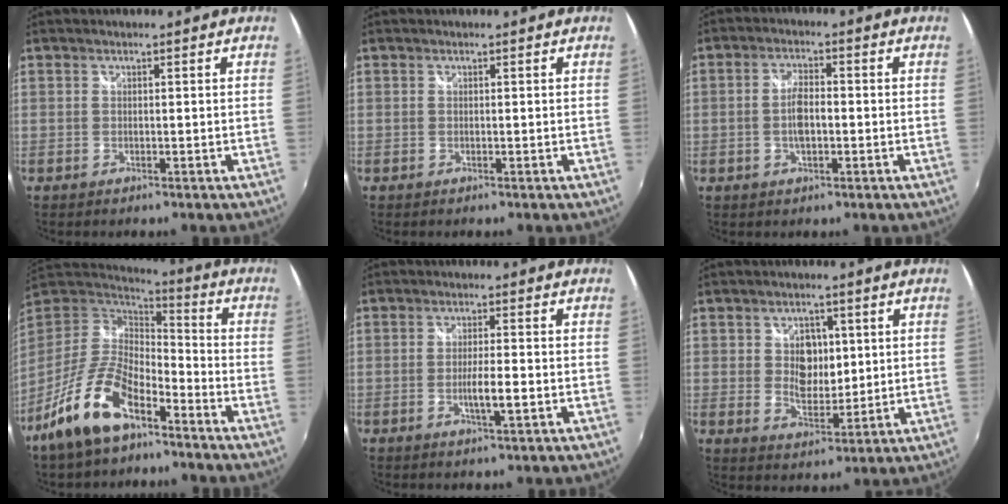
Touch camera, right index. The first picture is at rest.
{"total": 0.0}
{"total": 4.7, "force": [-0.8, 1.9, 4.2], "torque": [-0.084, 0.004, -0.013]}
{"total": 16.2, "force": [-10.2, 6.7, 10.7], "torque": [-0.226, -0.011, -0.192]}
{"total": 3.9, "force": [-1.2, 0.2, 3.7], "torque": [-0.065, -0.005, -0.020]}
{"total": 6.9, "force": [1.4, 4.8, 4.8], "torque": [-0.076, 0.001, 0.027]}